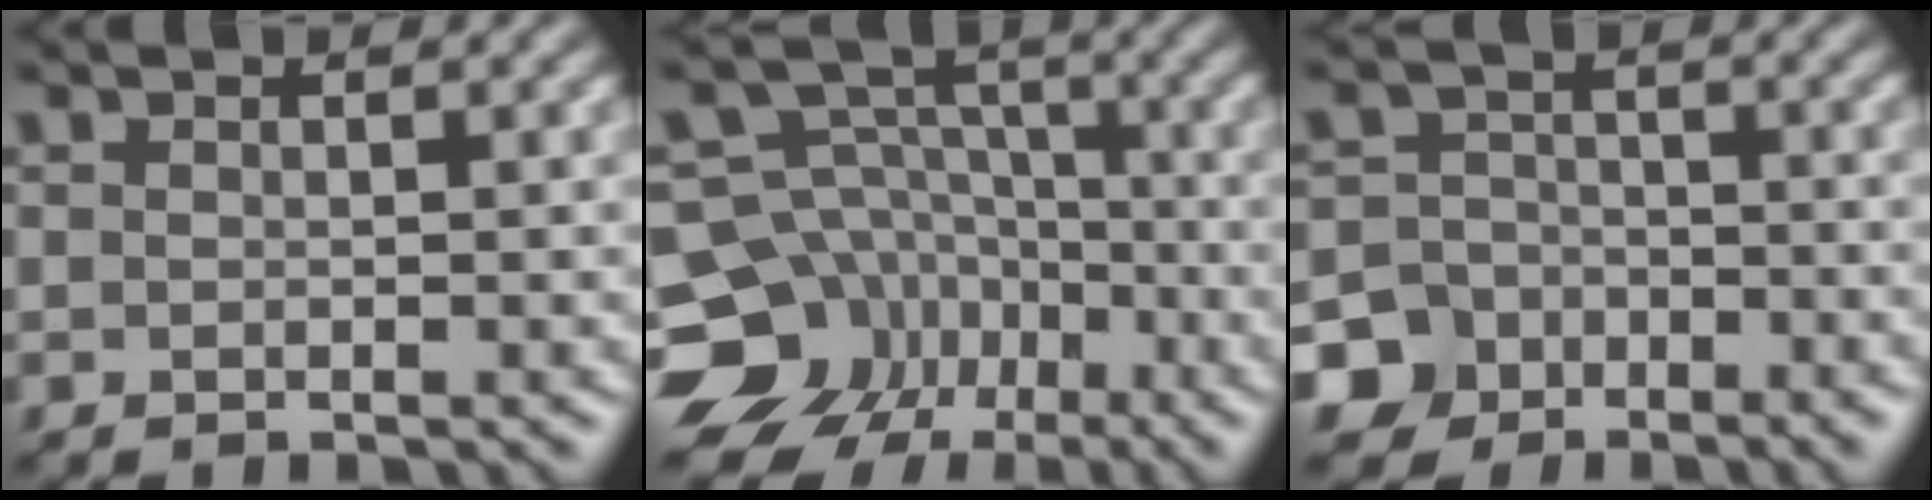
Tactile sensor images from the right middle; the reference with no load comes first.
{"total": 11.1, "force": [-7.1, 8.2, 2.7], "torque": [-0.056, -0.001, -0.126]}
{"total": 6.8, "force": [-4.6, 5.0, 0.8], "torque": [0.003, -0.014, -0.098]}